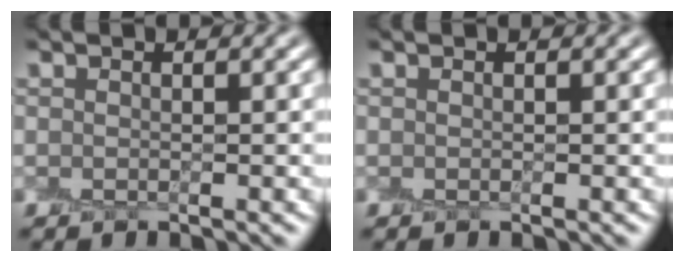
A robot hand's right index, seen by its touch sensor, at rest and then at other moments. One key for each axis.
{"total": 0.0}